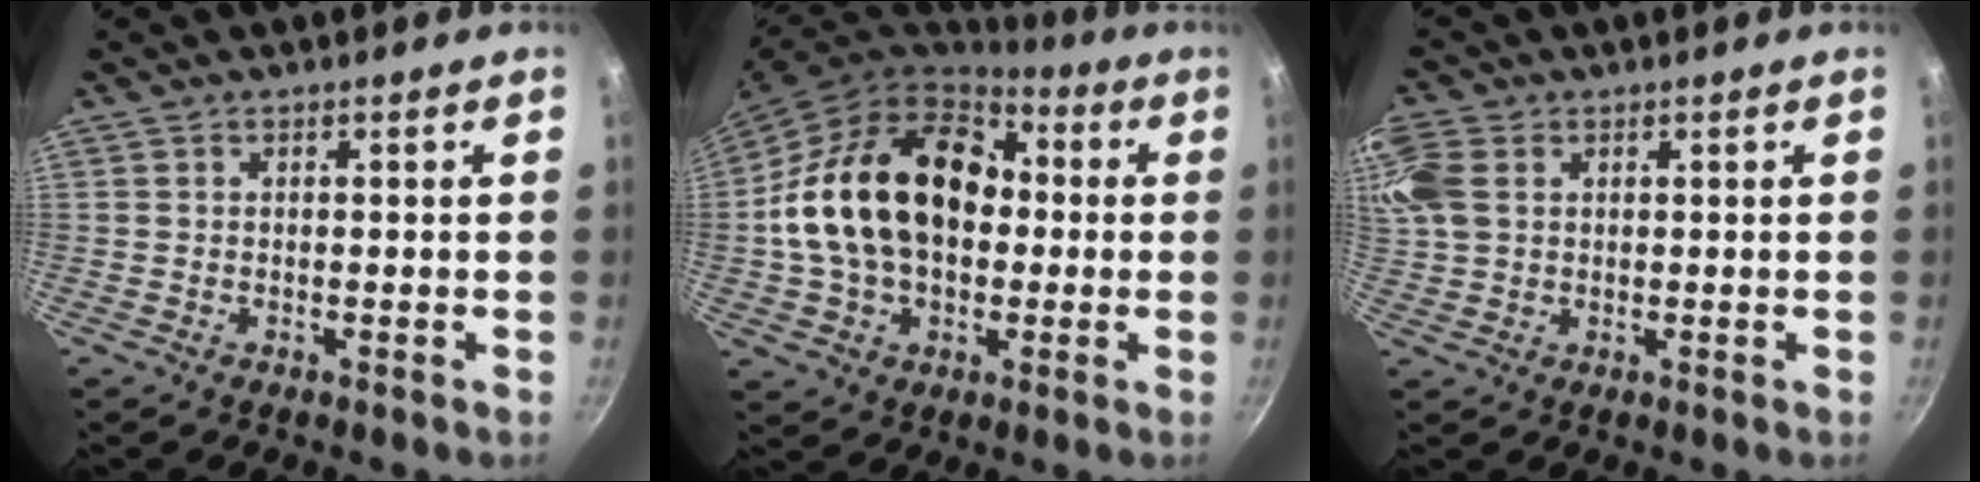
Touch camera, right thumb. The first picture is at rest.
{"total": 23.1, "force": [1.4, 16.2, 16.3], "torque": [-0.267, 0.044, 0.021]}
{"total": 8.9, "force": [3.0, 6.3, 5.5], "torque": [-0.125, 0.015, 0.058]}